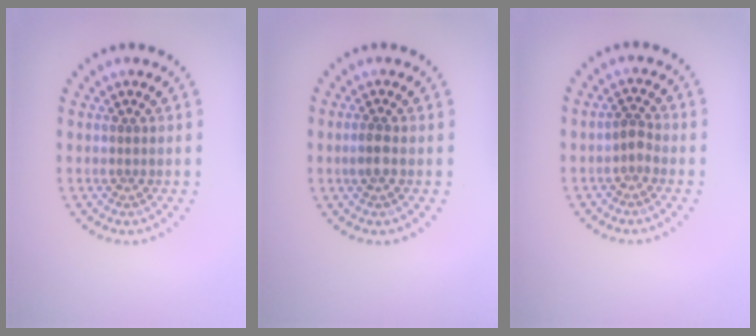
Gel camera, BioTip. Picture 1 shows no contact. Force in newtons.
{"total": 1.3, "press": 1.2, "slide": 0.5}
{"total": 1.2, "press": 1.0, "slide": 0.7}